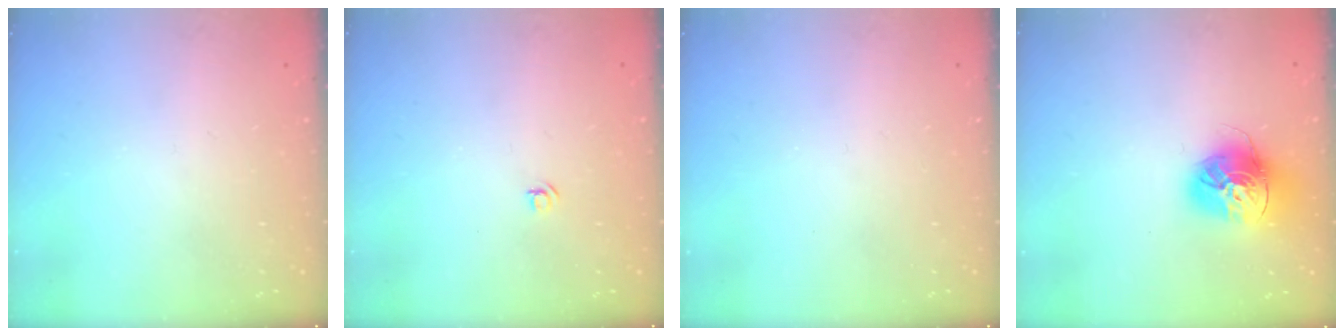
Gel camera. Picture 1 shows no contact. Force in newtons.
{"total": 3.2, "press": 3.2, "slide": 0.3}
{"total": 0.0}
{"total": 16.2, "press": 16.1, "slide": 1.8}